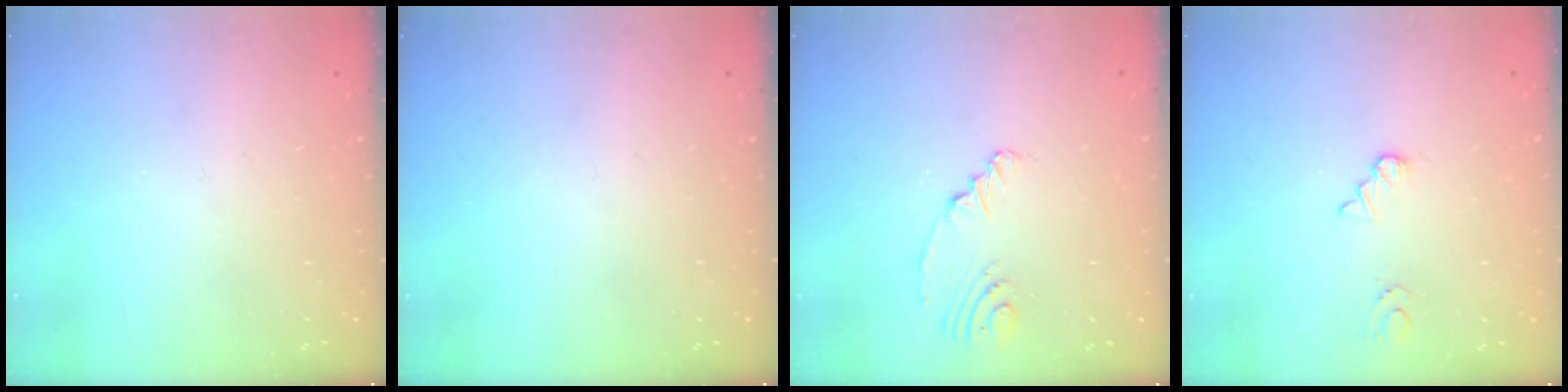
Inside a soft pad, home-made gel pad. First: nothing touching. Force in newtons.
{"total": 0.0}
{"total": 3.4, "press": 2.6, "slide": 2.1}
{"total": 1.3, "press": 1.3, "slide": 0.2}